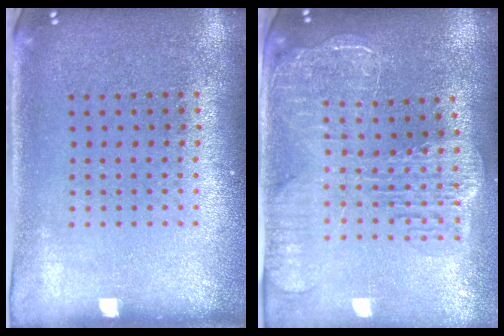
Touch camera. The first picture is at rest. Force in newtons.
{"total": 2.7, "press": 2.3, "slide": 1.4}